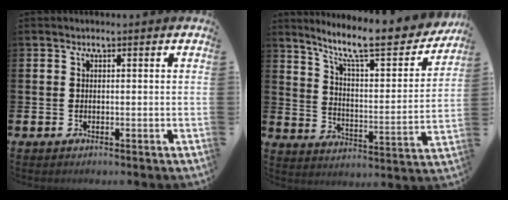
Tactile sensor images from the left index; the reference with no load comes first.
{"total": 11.1, "force": [9.3, 2.2, 5.6], "torque": [-0.118, -0.065, 0.149]}